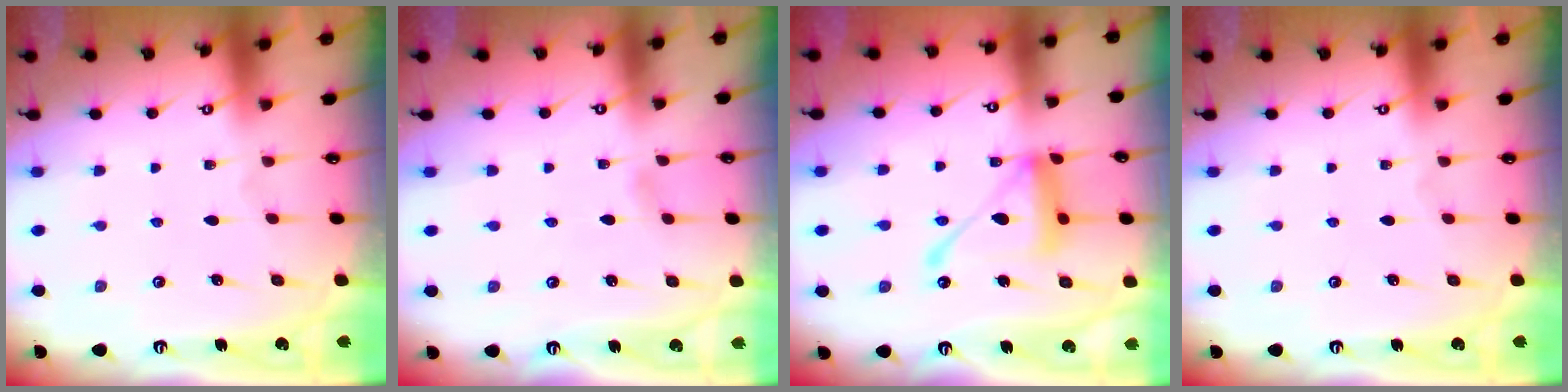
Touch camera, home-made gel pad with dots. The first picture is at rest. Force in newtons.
{"total": 3.0, "press": 3.0, "slide": 0.4}
{"total": 14.4, "press": 14.4, "slide": 1.4}
{"total": 0.0}